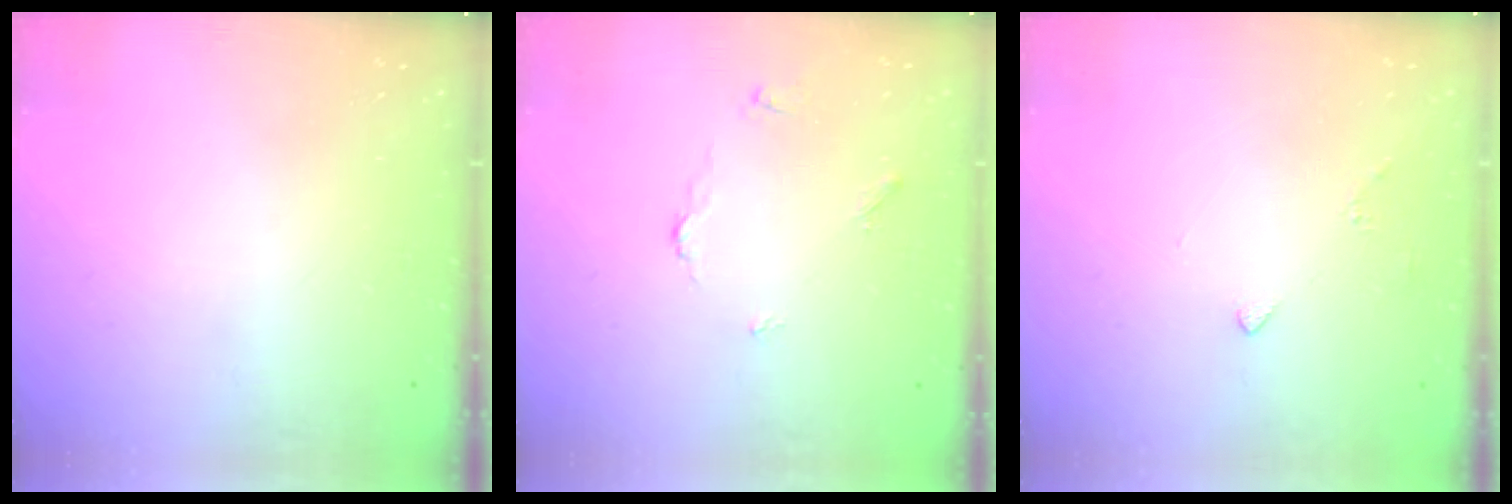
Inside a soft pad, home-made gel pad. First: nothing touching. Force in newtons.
{"total": 3.8, "press": 3.8, "slide": 0.1}
{"total": 2.0, "press": 2.0, "slide": 0.6}